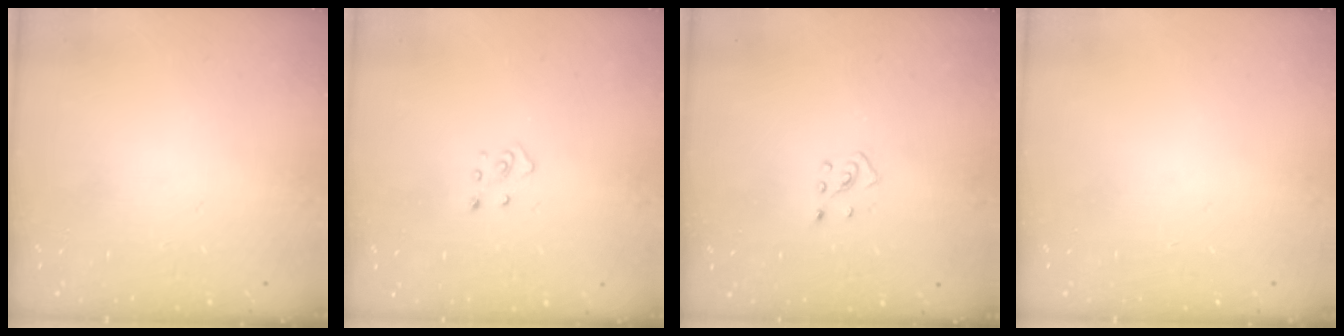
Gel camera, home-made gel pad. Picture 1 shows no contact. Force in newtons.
{"total": 2.8, "press": 2.8, "slide": 0.3}
{"total": 2.7, "press": 2.6, "slide": 0.9}
{"total": 0.0}